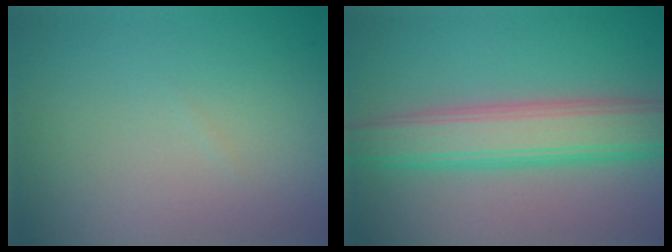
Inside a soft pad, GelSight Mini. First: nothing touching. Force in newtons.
{"total": 6.1, "press": 6.1, "slide": 0.4}